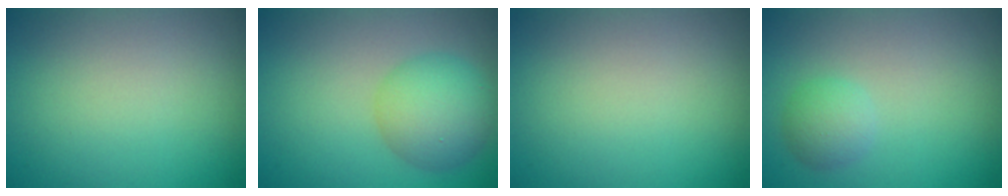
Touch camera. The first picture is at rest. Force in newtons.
{"total": 4.7, "press": 4.7, "slide": 0.2}
{"total": 0.0}
{"total": 1.8, "press": 1.8, "slide": 0.1}